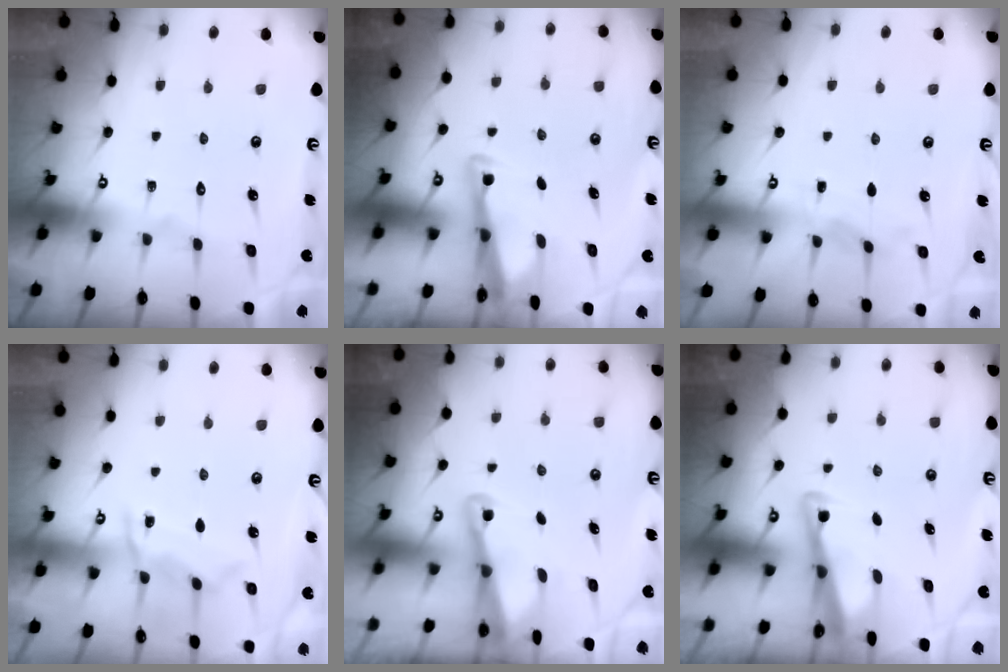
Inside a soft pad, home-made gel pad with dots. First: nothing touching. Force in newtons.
{"total": 3.0, "press": 3.0, "slide": 0.5}
{"total": 4.0, "press": 3.9, "slide": 0.5}
{"total": 8.3, "press": 8.3, "slide": 0.8}
{"total": 2.2, "press": 2.2, "slide": 0.3}
{"total": 3.4, "press": 3.4, "slide": 0.3}